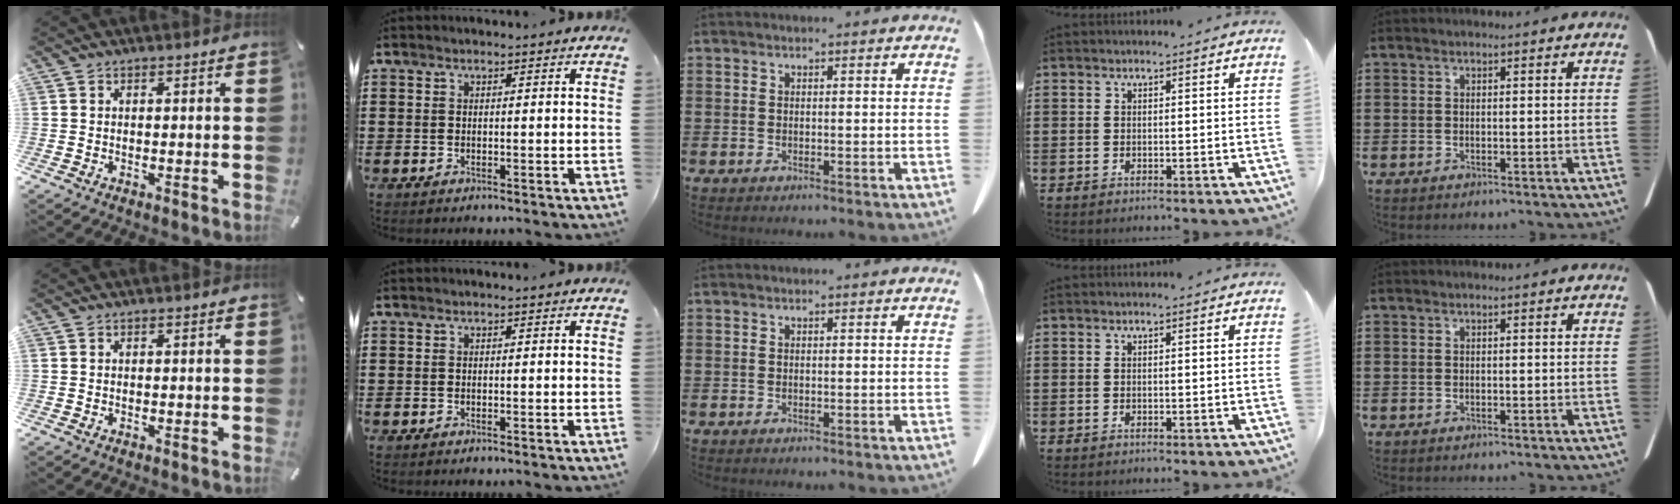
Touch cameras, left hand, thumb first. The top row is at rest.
{}